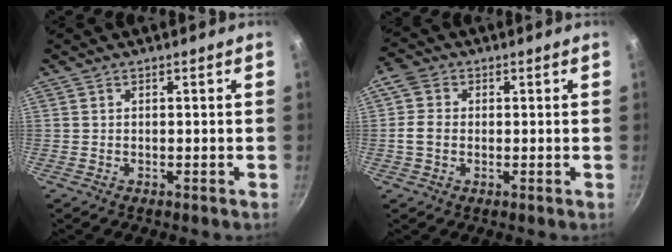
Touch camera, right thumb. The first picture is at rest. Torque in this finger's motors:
{"motor_torque": [-0.45, 1.42, 0.62, -0.47, 0.18]}